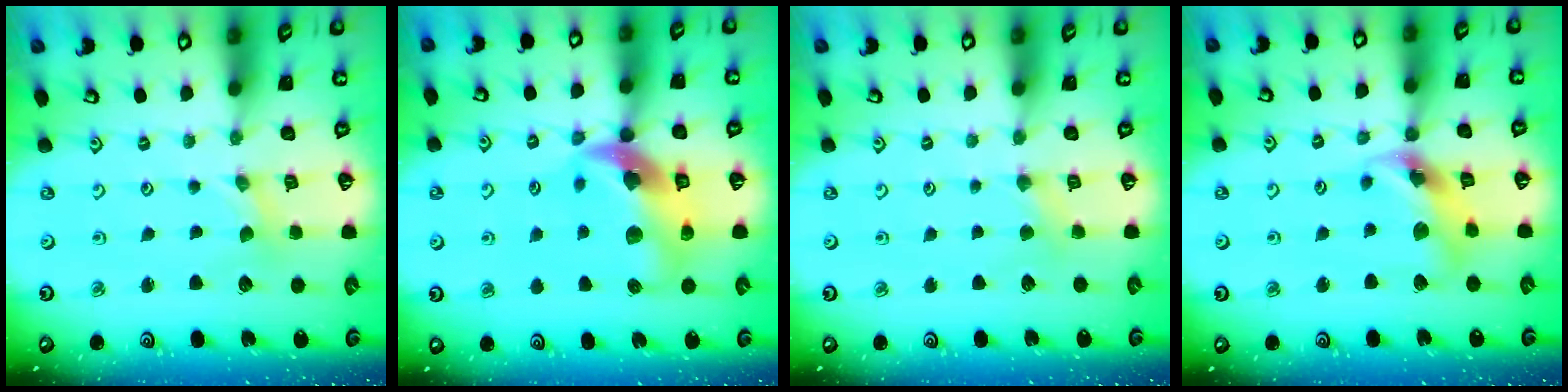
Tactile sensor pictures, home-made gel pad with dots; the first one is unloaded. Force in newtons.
{"total": 14.8, "press": 14.6, "slide": 2.4}
{"total": 2.9, "press": 2.8, "slide": 0.6}
{"total": 13.5, "press": 13.3, "slide": 1.8}